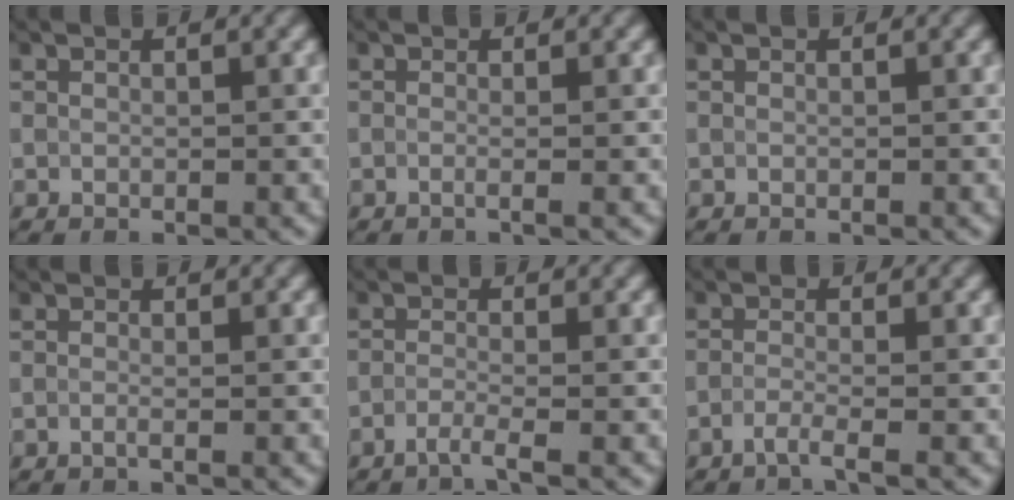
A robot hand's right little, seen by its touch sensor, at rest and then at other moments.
{"total": 1.0, "force": [-0.4, 0.4, 0.8], "torque": [-0.002, -0.009, -0.026]}
{"total": 0.0}
{"total": 0.7, "force": [-0.6, 0.1, 0.3], "torque": [-0.006, -0.010, -0.020]}
{"total": 1.9, "force": [-1.8, -0.4, 0.4], "torque": [-0.007, -0.001, -0.038]}
{"total": 1.8, "force": [-1.7, -0.3, 0.4], "torque": [-0.007, -0.002, -0.037]}